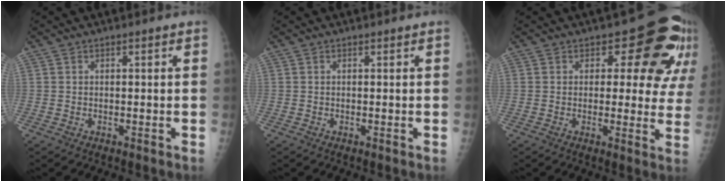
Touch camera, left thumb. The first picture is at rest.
{"total": 0.0}
{"total": 12.3, "force": [6.6, 7.1, 7.6], "torque": [-0.037, -0.030, 0.059]}